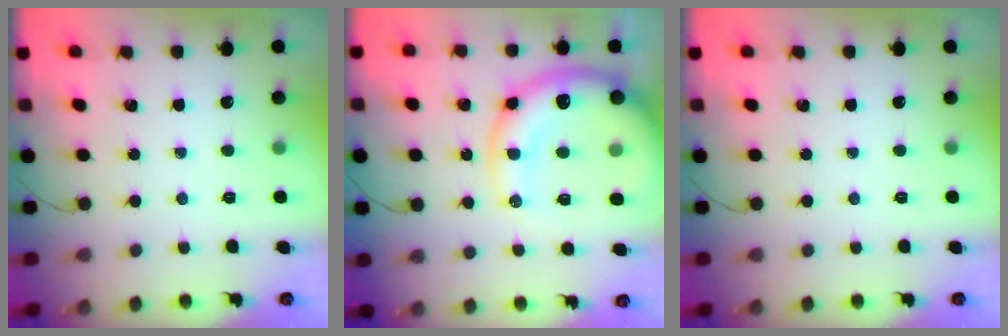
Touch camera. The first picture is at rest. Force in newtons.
{"total": 20.7, "press": 20.2, "slide": 4.6}
{"total": 0.0}